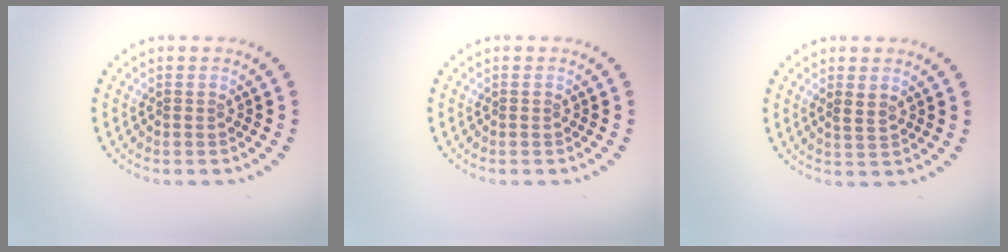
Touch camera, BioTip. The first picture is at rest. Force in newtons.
{"total": 0.0}
{"total": 0.9, "press": 0.8, "slide": 0.4}